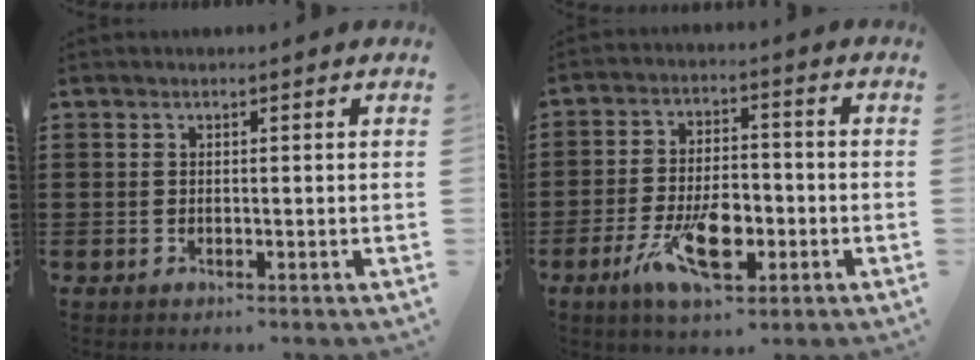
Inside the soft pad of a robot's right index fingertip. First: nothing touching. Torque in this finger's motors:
{"motor_torque": [1.42, 0.72, 0.81, 0.21]}